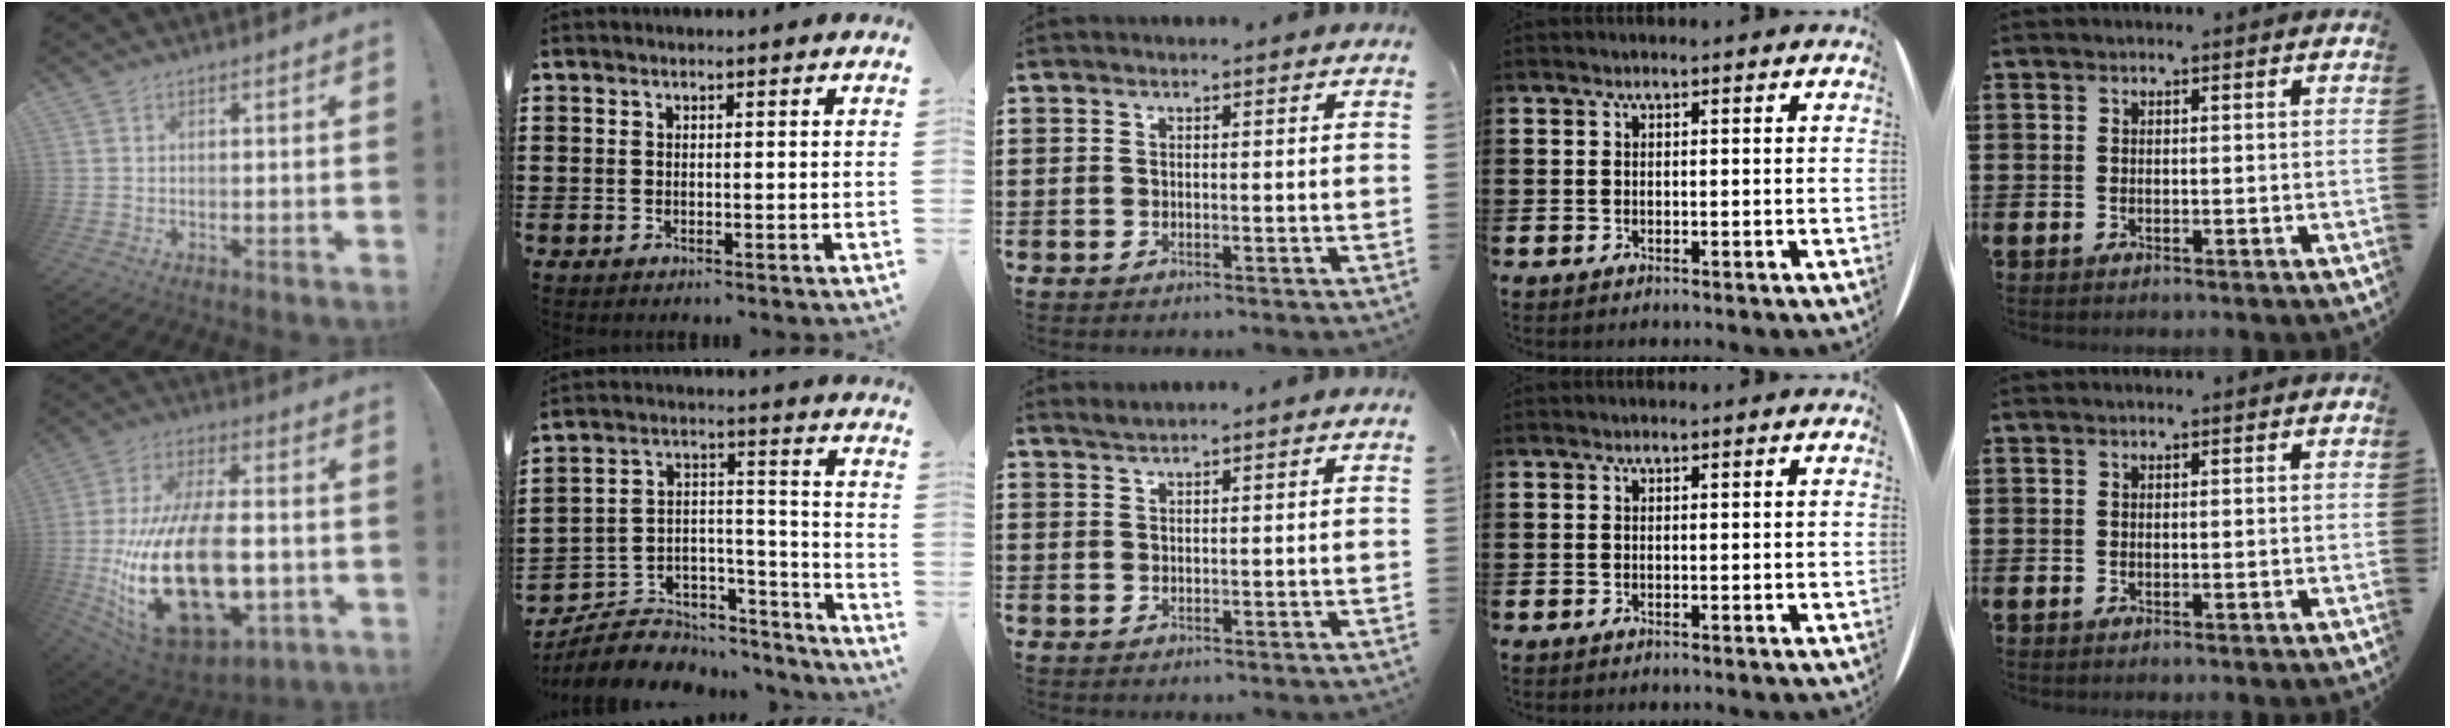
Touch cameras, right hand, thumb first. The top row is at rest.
{"thumb": {"total": 31.9, "force": [-5.1, 17.4, 26.3], "torque": [-0.512, 0.018, -0.068]}, "index": {"total": 6.7, "force": [-5.5, 3.5, 1.5], "torque": [-0.029, 0.009, -0.102]}, "middle": {"total": 1.2, "force": [1.2, -0.3, 0.3], "torque": [-0.007, -0.001, 0.023]}}